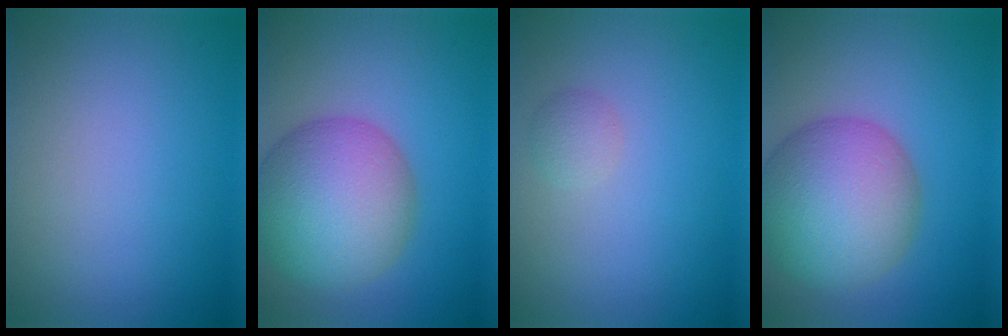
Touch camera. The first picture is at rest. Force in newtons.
{"total": 9.5, "press": 9.5, "slide": 0.5}
{"total": 1.2, "press": 1.2, "slide": 0.1}
{"total": 9.5, "press": 9.5, "slide": 0.5}